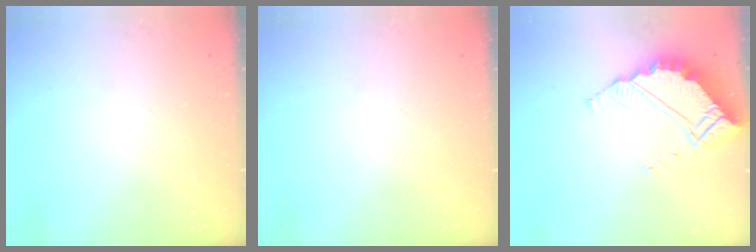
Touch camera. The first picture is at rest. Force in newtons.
{"total": 0.0}
{"total": 6.1, "press": 6.1, "slide": 0.3}